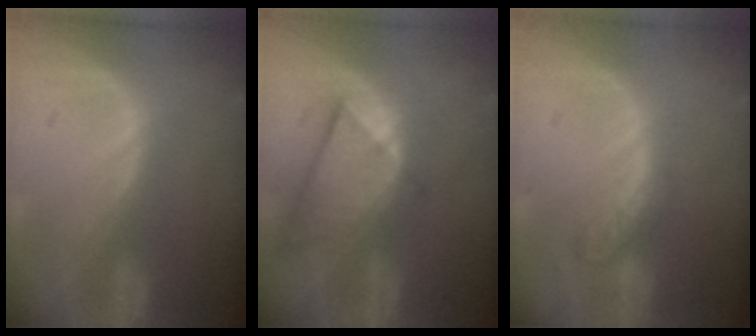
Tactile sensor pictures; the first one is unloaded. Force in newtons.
{"total": 8.8, "press": 7.6, "slide": 4.3}
{"total": 5.3, "press": 4.8, "slide": 2.1}